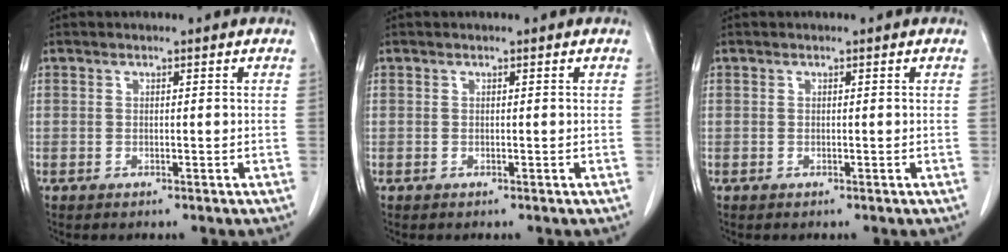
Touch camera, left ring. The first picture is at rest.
{"total": 0.0}
{"total": 0.0}